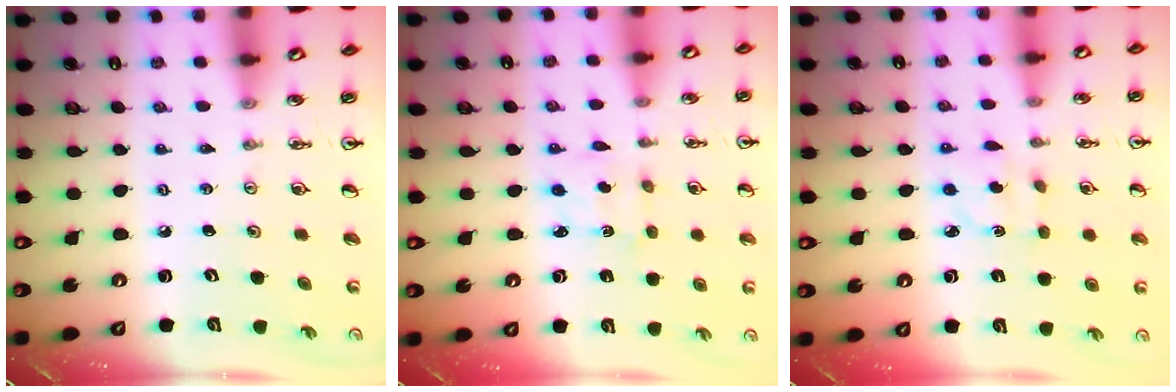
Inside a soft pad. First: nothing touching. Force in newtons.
{"total": 2.3, "press": 2.3, "slide": 0.4}
{"total": 2.0, "press": 2.0, "slide": 0.4}